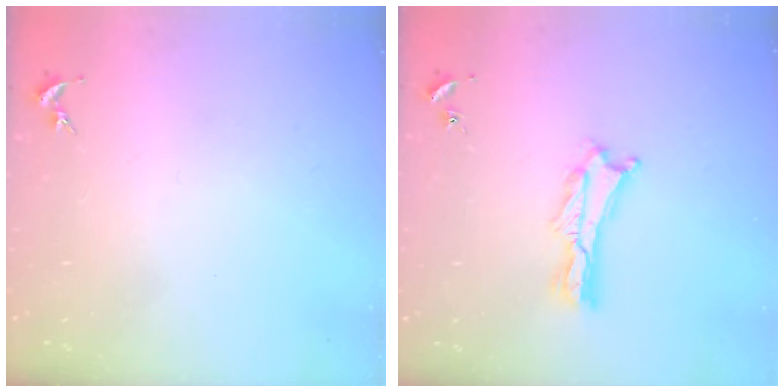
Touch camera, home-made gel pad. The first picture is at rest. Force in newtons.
{"total": 1.4, "press": 1.4, "slide": 0.3}